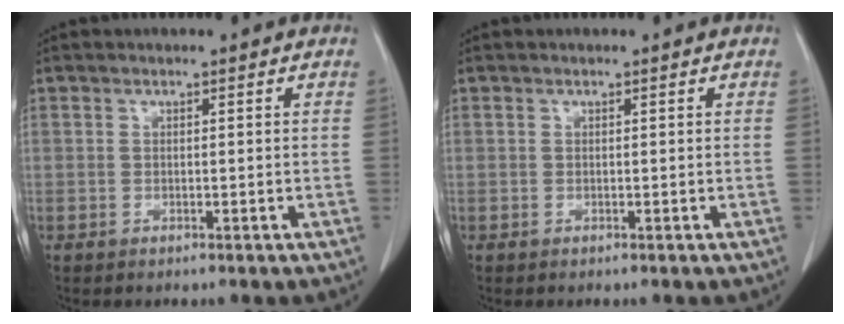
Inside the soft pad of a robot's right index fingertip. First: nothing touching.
{"total": 0.0}